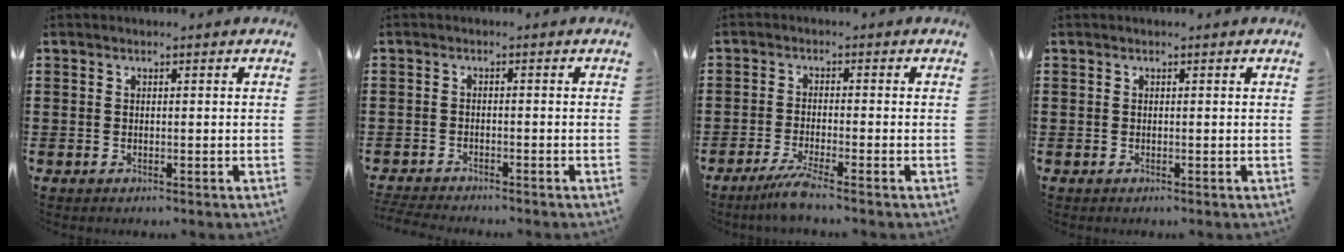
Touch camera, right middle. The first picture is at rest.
{"total": 2.2, "force": [-2.2, 0.0, 0.2], "torque": [-0.014, -0.004, -0.048]}
{"total": 3.7, "force": [-2.7, -0.2, 2.4], "torque": [-0.053, -0.012, -0.054]}
{"total": 0.0}